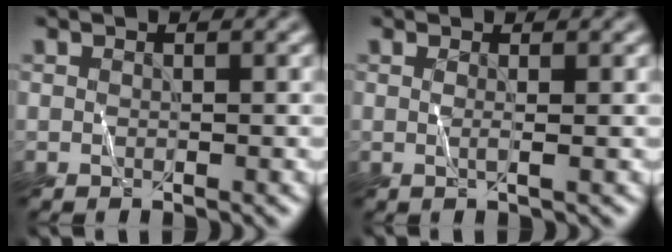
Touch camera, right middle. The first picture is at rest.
{"total": 0.9, "force": [0.3, 0.3, 0.9], "torque": [-0.014, 0.000, -0.002]}